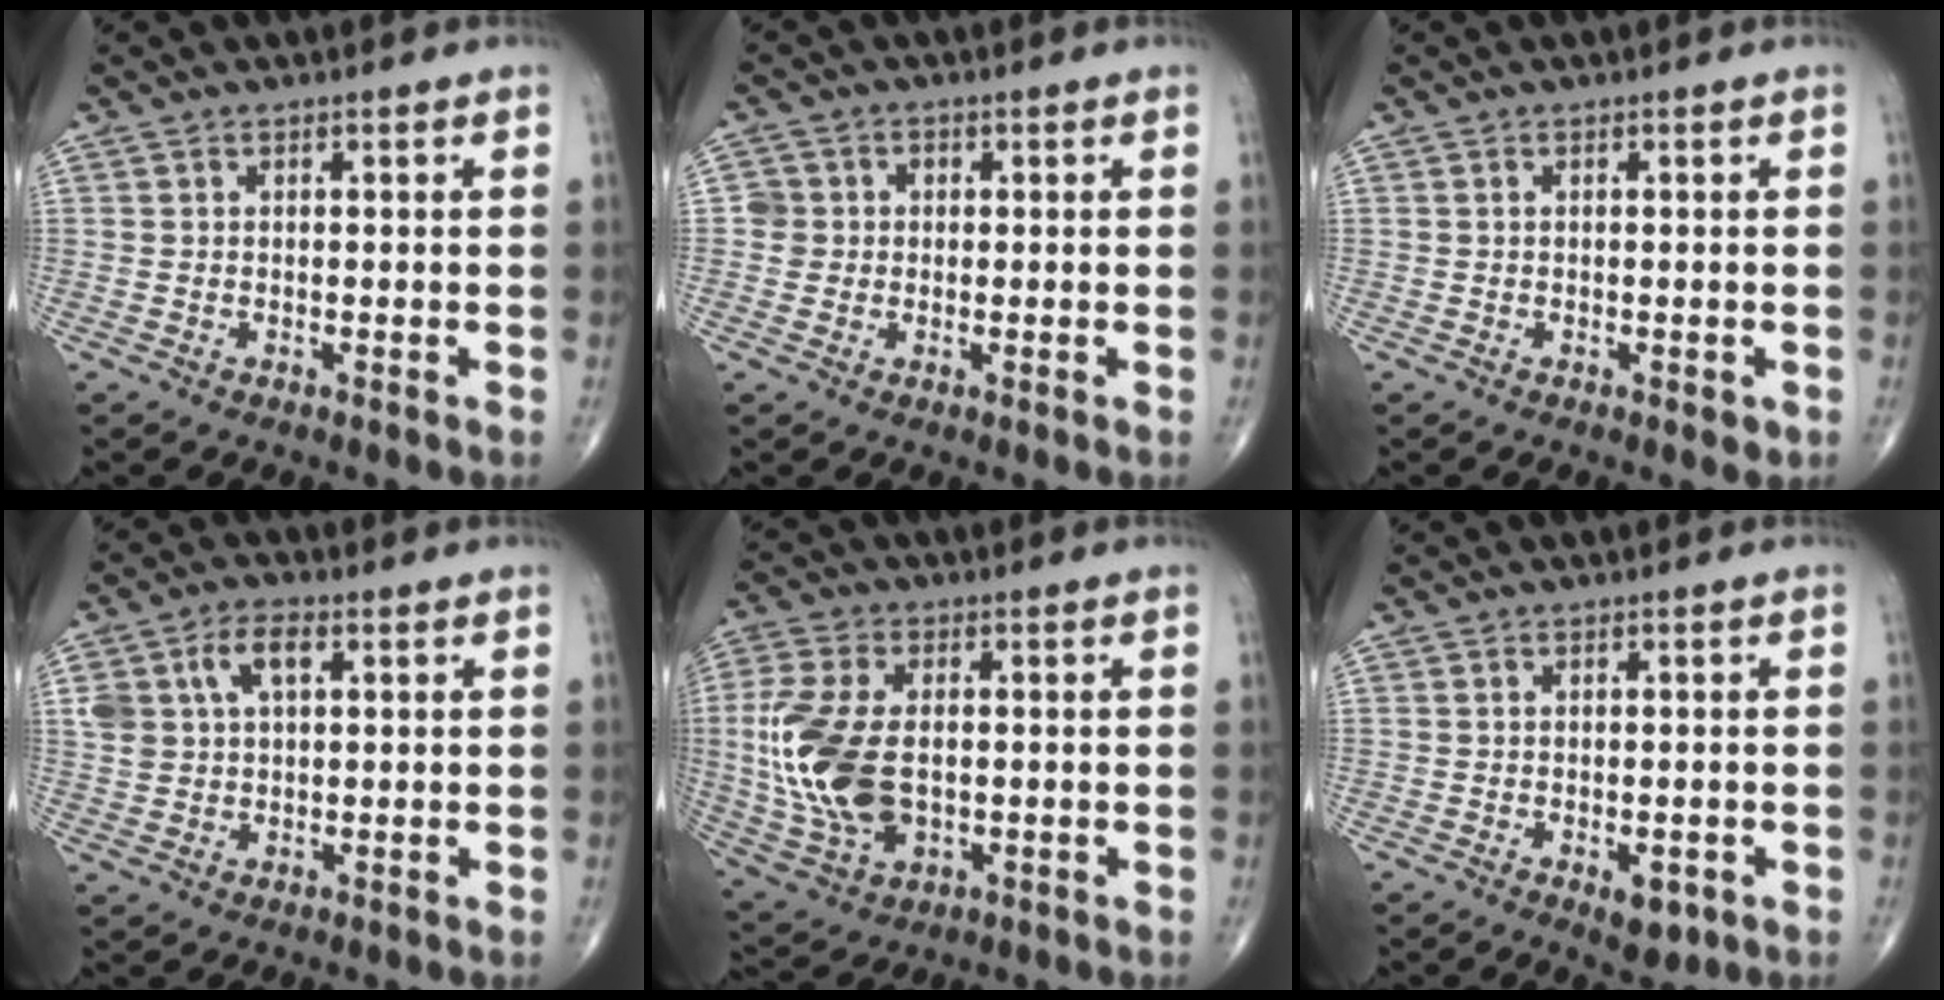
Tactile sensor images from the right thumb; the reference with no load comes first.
{"total": 3.3, "force": [-0.1, 3.3, 0.6], "torque": [0.015, 0.009, -0.008]}
{"total": 1.3, "force": [-0.2, 0.6, 1.1], "torque": [-0.010, -0.002, -0.001]}
{"total": 7.6, "force": [2.4, 4.5, 5.6], "torque": [-0.106, 0.010, 0.046]}
{"total": 16.4, "force": [-0.5, 9.9, 13.1], "torque": [-0.291, -0.007, 0.000]}
{"total": 3.7, "force": [-1.4, 1.9, 2.9], "torque": [-0.028, 0.000, -0.010]}